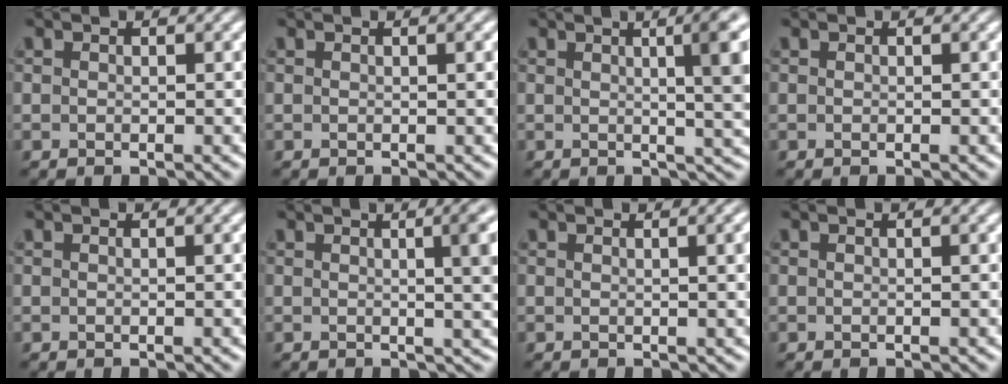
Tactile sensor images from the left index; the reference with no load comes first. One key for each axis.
{"total": 1.4, "fx": 0.4, "fy": 0.4, "fz": 1.2, "tx": -0.016, "ty": 0.002, "tz": 0.000}
{"total": 8.4, "fx": 1.9, "fy": 2.6, "fz": 7.8, "tx": -0.050, "ty": 0.022, "tz": 0.017}
{"total": 0.0}
{"total": 0.8, "fx": 0.3, "fy": 0.2, "fz": 0.7, "tx": -0.007, "ty": 0.002, "tz": -0.001}
{"total": 7.1, "fx": 1.5, "fy": 2.6, "fz": 6.5, "tx": -0.025, "ty": 0.022, "tz": 0.015}
{"total": 4.6, "fx": 1.4, "fy": 1.8, "fz": 4.0, "tx": -0.026, "ty": 0.015, "tz": 0.006}
{"total": 0.7, "fx": 0.2, "fy": 0.2, "fz": 0.6, "tx": -0.006, "ty": 0.001, "tz": 0.000}